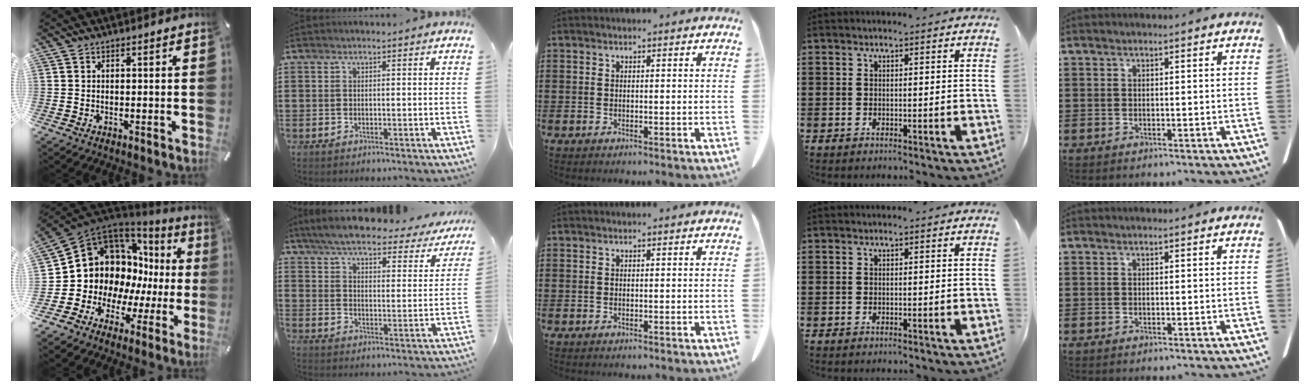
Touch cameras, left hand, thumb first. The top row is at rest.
{"thumb": {"total": 12.9, "force": [3.2, 11.4, 5.1], "torque": [-0.093, -0.058, 0.075]}, "index": {"total": 6.1, "force": [5.6, 0.6, 2.5], "torque": [-0.074, -0.032, 0.094]}}